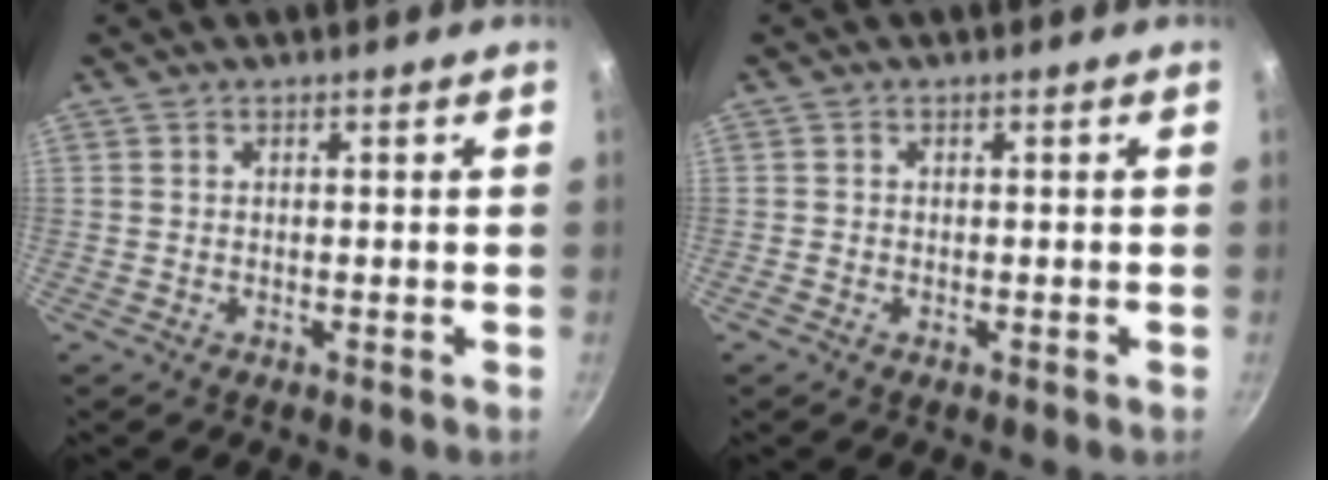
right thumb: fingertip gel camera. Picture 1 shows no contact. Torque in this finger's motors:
{"motor_torque": [-0.25, -0.48, 0.25, -0.06, -0.03]}